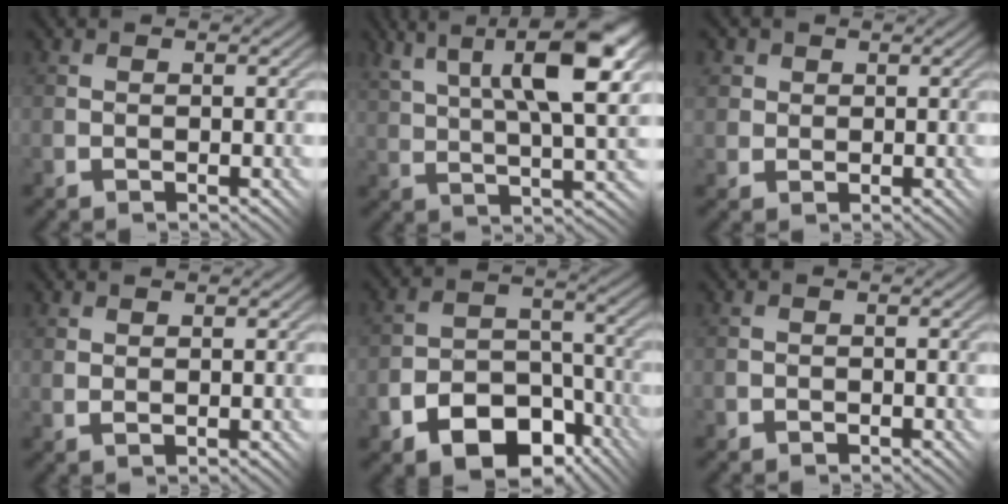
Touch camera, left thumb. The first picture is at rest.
{"total": 11.9, "force": [6.5, 3.1, 9.5], "torque": [-0.166, 0.010, 0.117]}
{"total": 3.7, "force": [1.7, 3.2, 0.6], "torque": [-0.025, 0.009, 0.023]}
{"total": 1.4, "force": [0.6, 0.4, 1.1], "torque": [-0.025, 0.002, 0.018]}
{"total": 11.0, "force": [-6.6, 6.5, 5.8], "torque": [-0.110, -0.021, -0.109]}
{"total": 0.6, "force": [-0.4, 0.4, -0.1], "torque": [0.004, -0.001, -0.008]}